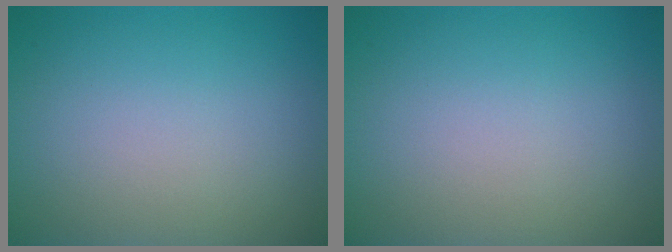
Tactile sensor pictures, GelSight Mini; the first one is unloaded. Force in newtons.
{"total": 0.0}